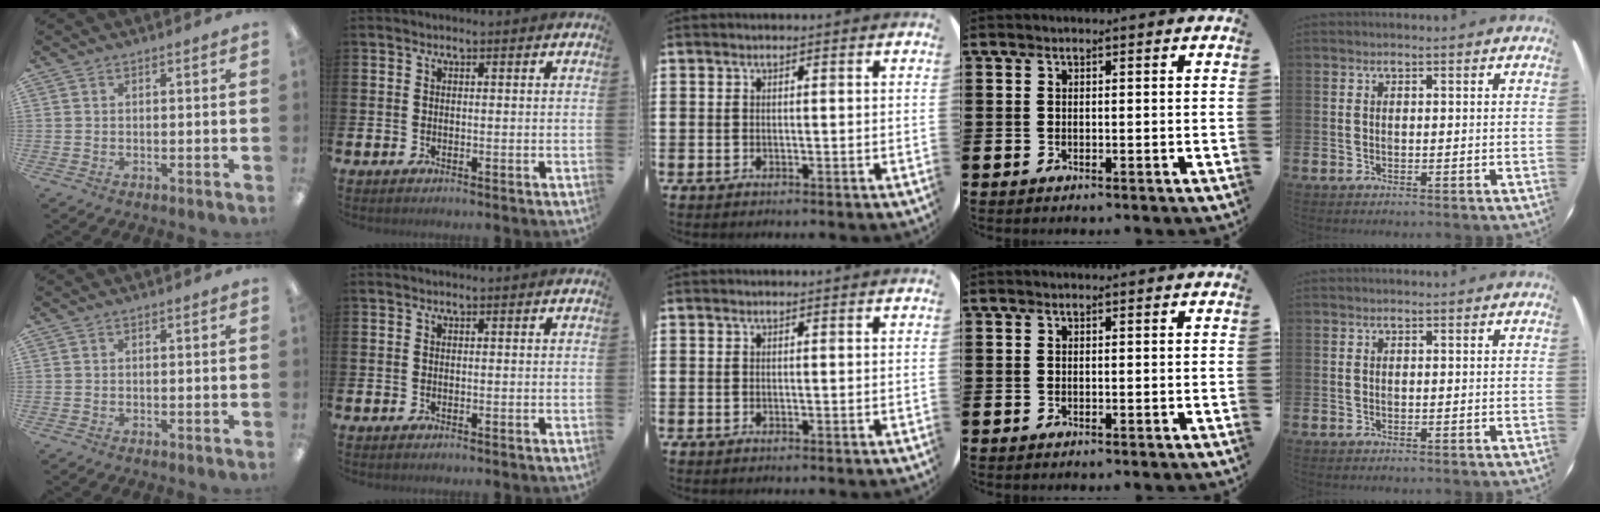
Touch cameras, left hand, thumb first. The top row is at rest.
{}